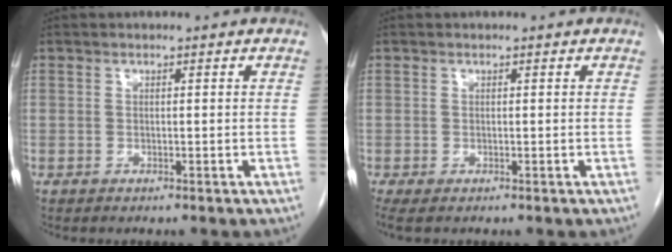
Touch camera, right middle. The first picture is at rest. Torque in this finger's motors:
{"motor_torque": [0.37, -0.22, 0.03, 0.01]}